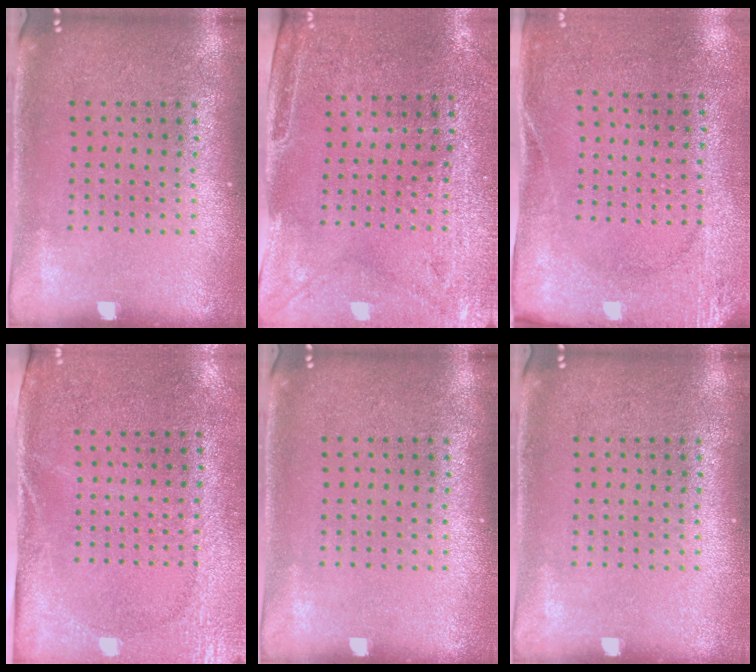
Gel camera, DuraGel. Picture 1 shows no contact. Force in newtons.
{"total": 2.9, "press": 2.4, "slide": 1.5}
{"total": 2.7, "press": 2.0, "slide": 1.7}
{"total": 2.7, "press": 2.2, "slide": 1.5}
{"total": 0.0}
{"total": 0.0}